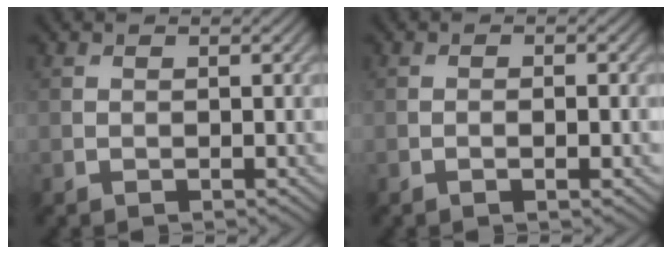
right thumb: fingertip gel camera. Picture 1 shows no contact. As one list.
[{"total": 1.8, "force": [-0.5, 0.3, 1.7], "torque": [-0.028, 0.001, -0.009]}]